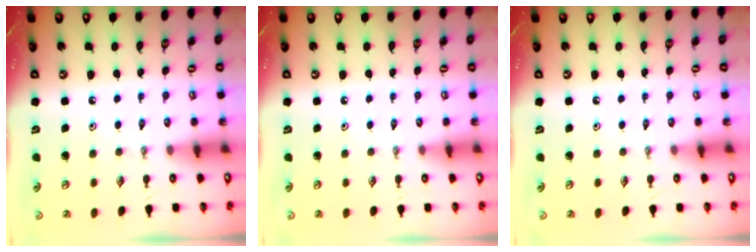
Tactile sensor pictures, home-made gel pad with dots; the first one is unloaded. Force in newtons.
{"total": 0.0}
{"total": 0.0}